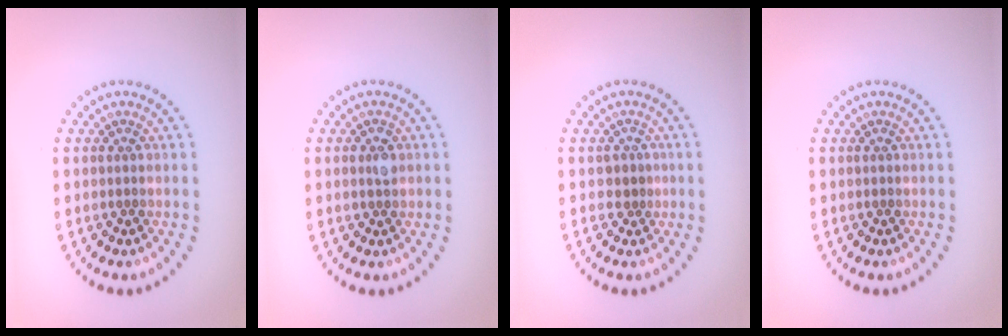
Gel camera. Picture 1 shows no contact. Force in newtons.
{"total": 1.4, "press": 1.4, "slide": 0.4}
{"total": 1.0, "press": 0.7, "slide": 0.7}
{"total": 0.0}